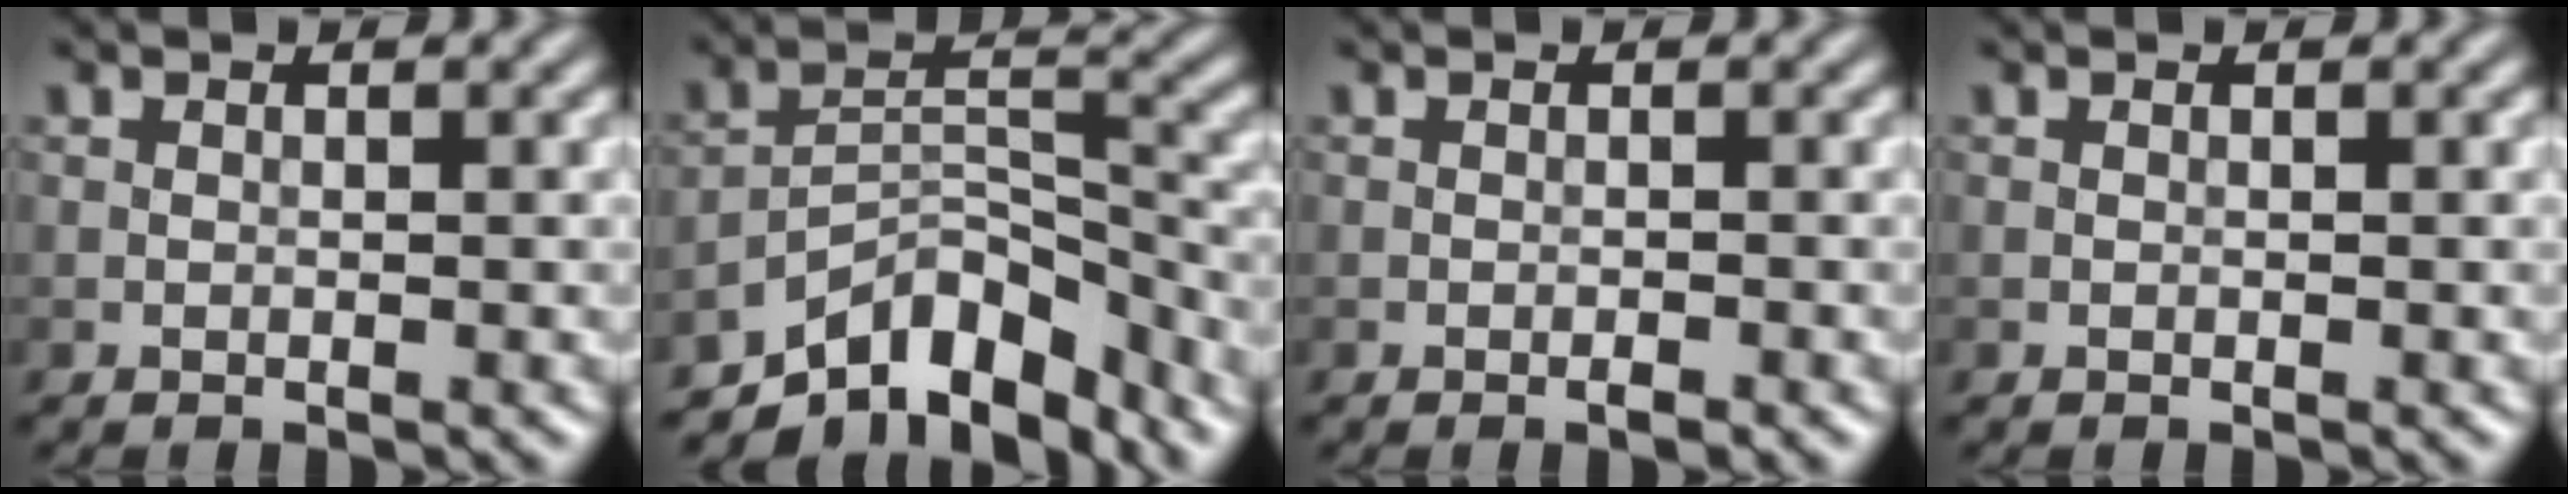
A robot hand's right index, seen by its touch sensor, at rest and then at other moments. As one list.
[{"total": 8.9, "force": [-7.1, 3.4, 4.2], "torque": [-0.048, -0.002, -0.129]}, {"total": 0.7, "force": [-0.4, 0.1, 0.5], "torque": [-0.007, 0.000, -0.007]}, {"total": 0.0}]